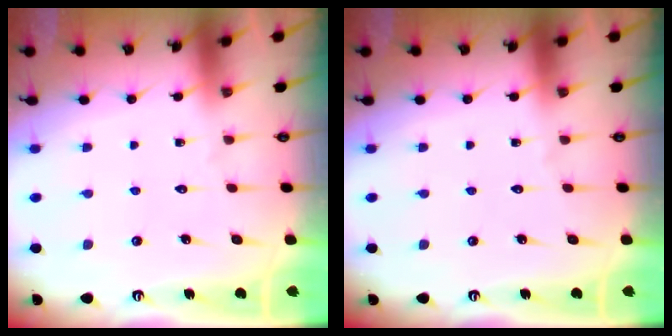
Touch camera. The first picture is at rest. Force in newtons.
{"total": 0.0}